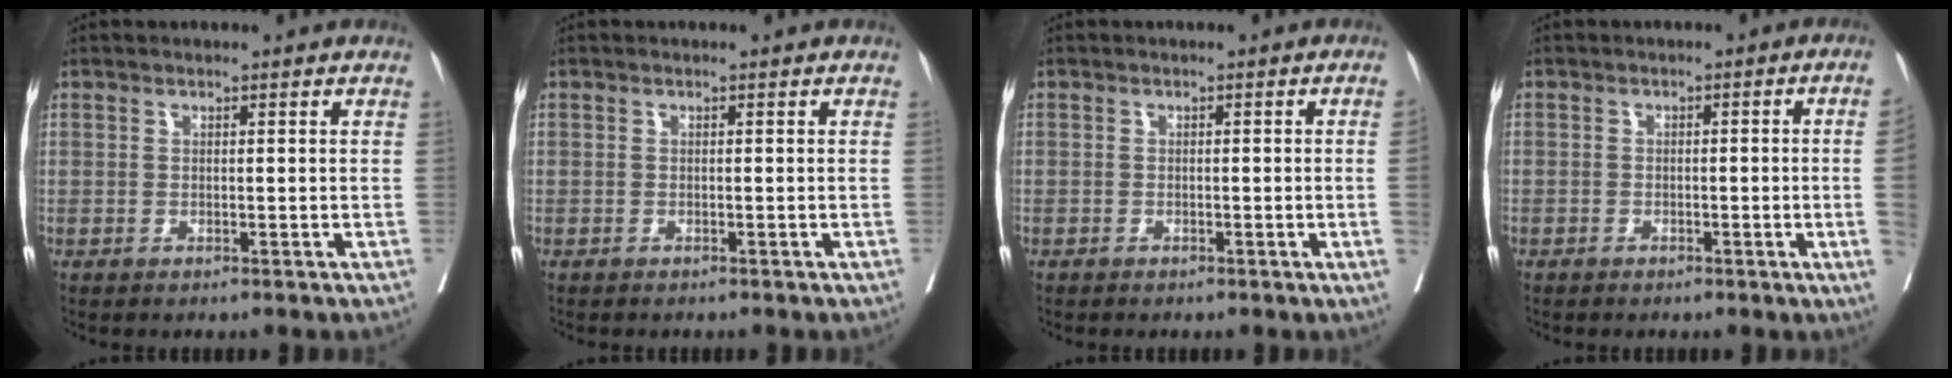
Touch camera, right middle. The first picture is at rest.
{"total": 0.6, "force": [-0.5, 0.1, 0.2], "torque": [-0.003, -0.001, -0.010]}
{"total": 1.4, "force": [-0.4, -0.4, 1.3], "torque": [-0.015, 0.001, -0.006]}
{"total": 4.2, "force": [-1.0, -0.7, 4.1], "torque": [-0.046, 0.002, -0.014]}